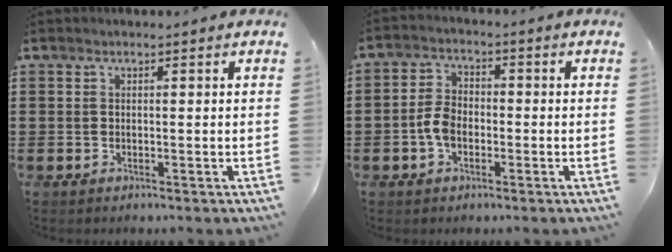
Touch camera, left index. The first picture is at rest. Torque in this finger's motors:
{"motor_torque": [0.70, 0.70, 0.17, 0.05]}